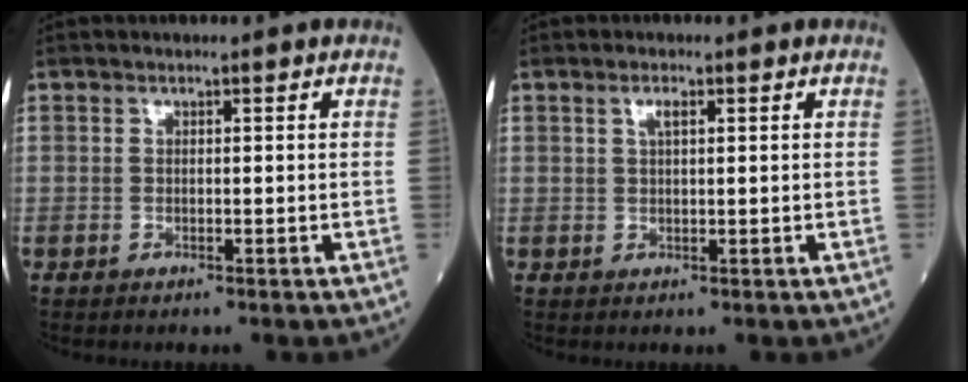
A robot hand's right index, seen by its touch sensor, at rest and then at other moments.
{"total": 1.7, "force": [0.8, 0.4, 1.5], "torque": [-0.029, 0.003, 0.014]}